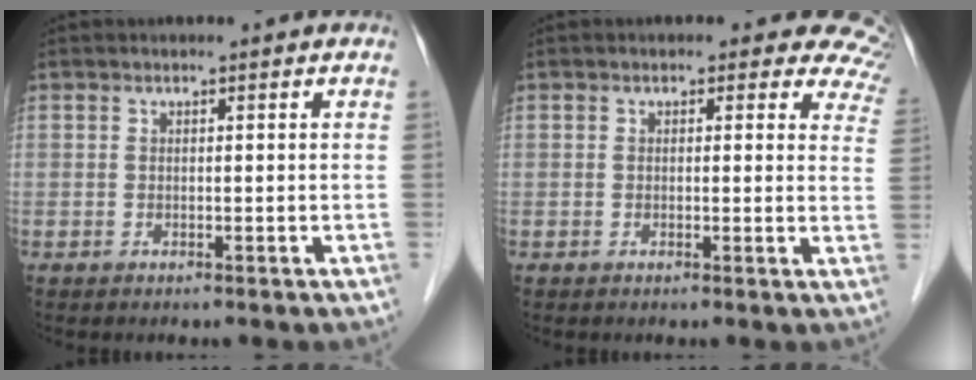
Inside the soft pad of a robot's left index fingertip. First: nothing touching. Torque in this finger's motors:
{"motor_torque": [0.25, -1.81, 0.23, -0.01]}